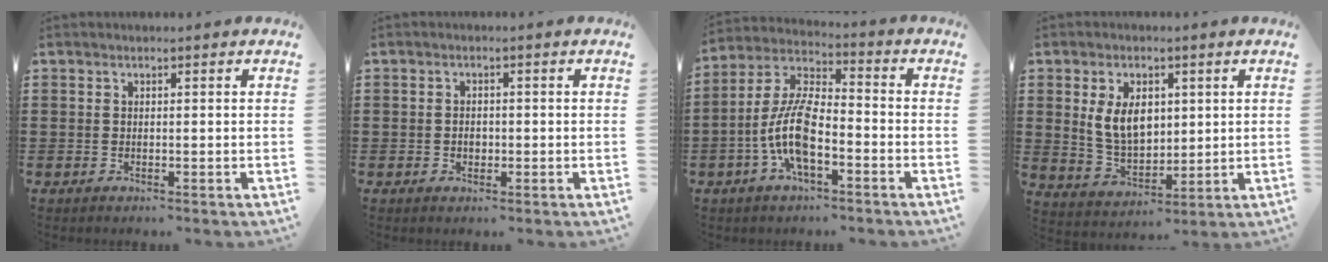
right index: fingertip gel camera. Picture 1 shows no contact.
{"total": 1.6, "force": [-0.3, 1.1, 1.1], "torque": [-0.022, 0.004, -0.007]}
{"total": 10.0, "force": [-3.5, 3.8, 8.6], "torque": [-0.207, -0.007, -0.072]}
{"total": 7.5, "force": [1.7, 4.9, 5.5], "torque": [-0.126, 0.006, 0.026]}